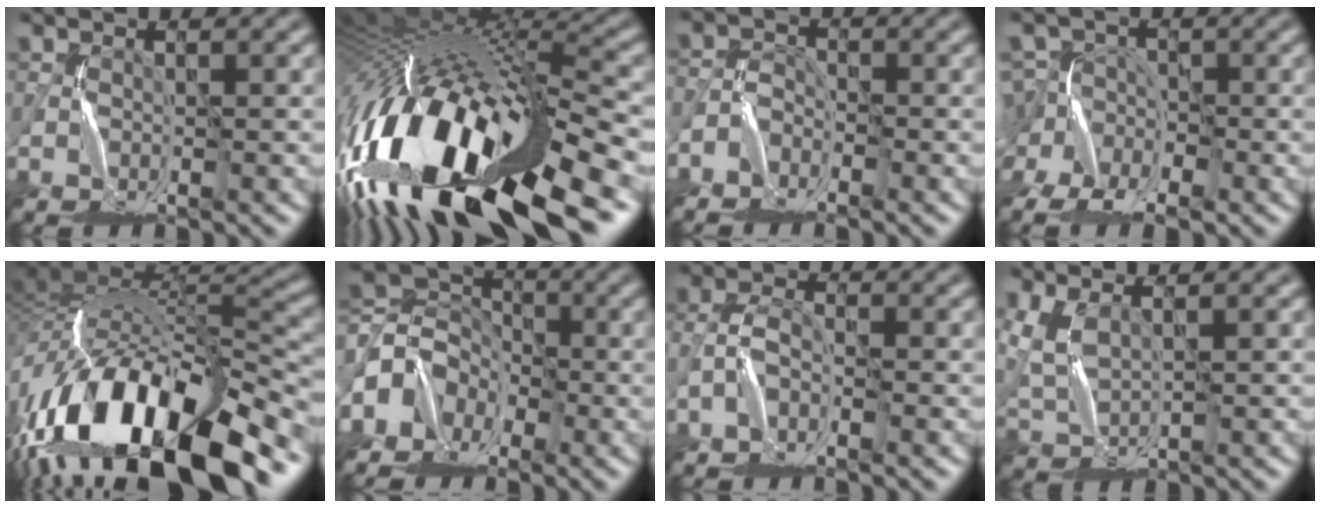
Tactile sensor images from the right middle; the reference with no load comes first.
{"total": 18.3, "force": [-7.0, 7.1, 15.3], "torque": [-0.301, -0.010, -0.120]}
{"total": 2.2, "force": [-2.1, 0.7, -0.1], "torque": [0.006, 0.006, -0.049]}
{"total": 11.1, "force": [-6.8, 7.1, 5.3], "torque": [-0.114, -0.016, -0.115]}
{"total": 16.9, "force": [-8.6, 6.9, 12.8], "torque": [-0.229, 0.005, -0.153]}
{"total": 4.3, "force": [-2.7, 3.3, 0.6], "torque": [-0.004, 0.008, -0.073]}
{"total": 2.1, "force": [-1.8, 0.5, 0.9], "torque": [-0.016, 0.007, -0.042]}
{"total": 3.0, "force": [1.4, 1.1, 2.4], "torque": [-0.067, 0.005, 0.037]}